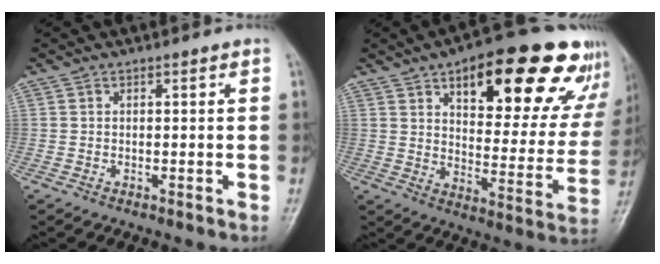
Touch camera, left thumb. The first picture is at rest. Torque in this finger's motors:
{"motor_torque": [1.85, 1.82, 1.62, -1.15, 0.13]}